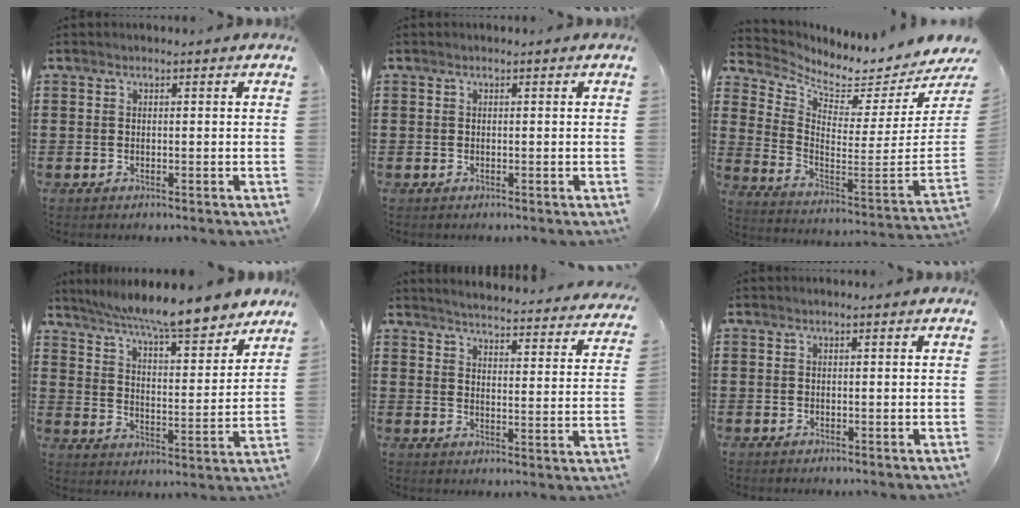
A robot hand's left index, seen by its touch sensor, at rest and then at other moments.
{"total": 0.0}
{"total": 2.5, "force": [2.3, 0.6, 0.7], "torque": [-0.033, -0.054, 0.028]}
{"total": 8.8, "force": [7.9, 0.0, 3.8], "torque": [-0.094, -0.049, 0.136]}
{"total": 3.8, "force": [3.7, -0.7, 0.6], "torque": [-0.033, -0.037, 0.057]}
{"total": 0.0}